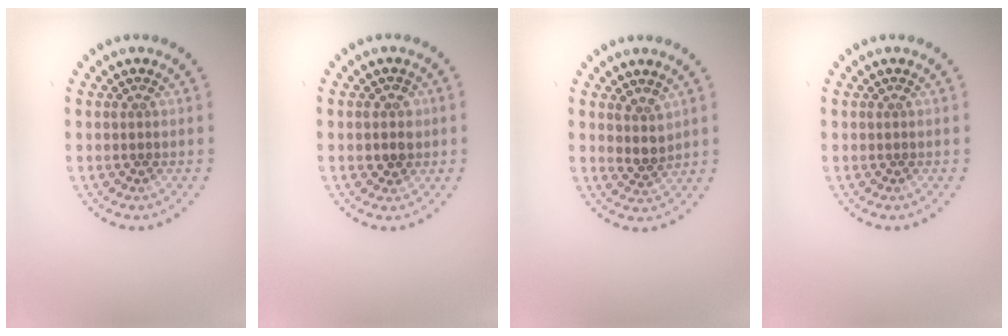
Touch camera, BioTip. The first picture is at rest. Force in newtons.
{"total": 1.4, "press": 1.3, "slide": 0.5}
{"total": 2.1, "press": 1.7, "slide": 1.2}
{"total": 0.0}